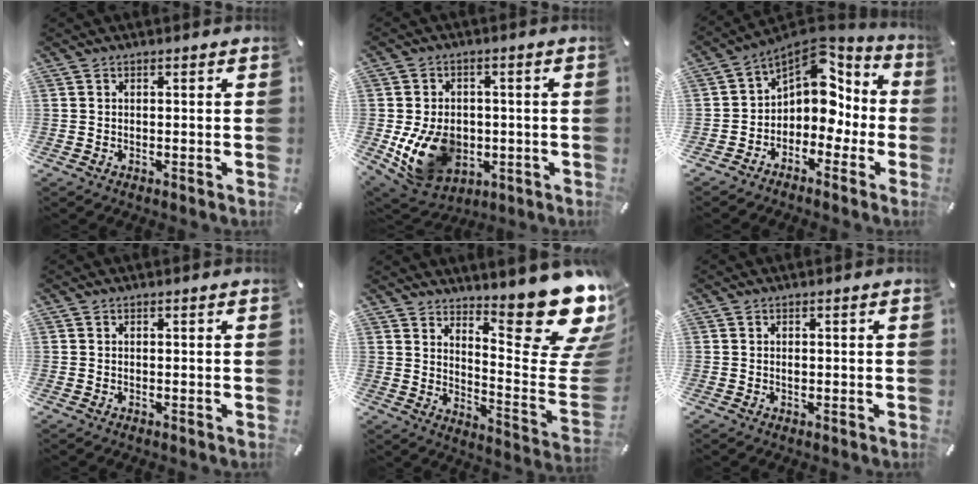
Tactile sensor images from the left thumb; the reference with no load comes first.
{"total": 14.1, "force": [-2.8, 10.8, 8.6], "torque": [-0.178, 0.001, -0.047]}
{"total": 9.4, "force": [2.8, 7.4, 5.1], "torque": [-0.077, -0.029, 0.054]}
{"total": 0.0}
{"total": 22.1, "force": [15.7, 6.3, 14.3], "torque": [-0.165, -0.136, 0.256]}
{"total": 0.6, "force": [0.0, 0.4, 0.5], "torque": [-0.011, -0.001, 0.000]}